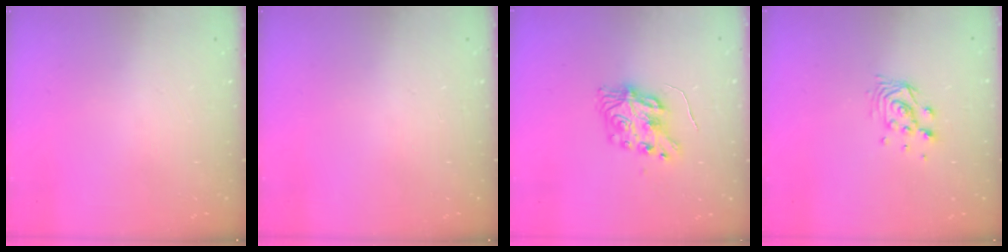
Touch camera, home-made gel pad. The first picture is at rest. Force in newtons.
{"total": 0.0}
{"total": 8.1, "press": 8.1, "slide": 0.2}
{"total": 6.2, "press": 6.2, "slide": 0.1}